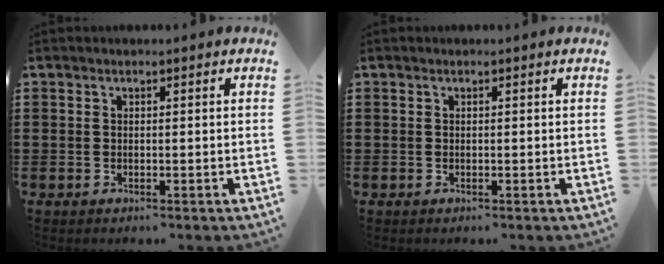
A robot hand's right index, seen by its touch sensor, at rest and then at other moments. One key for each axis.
{"total": 0.0}